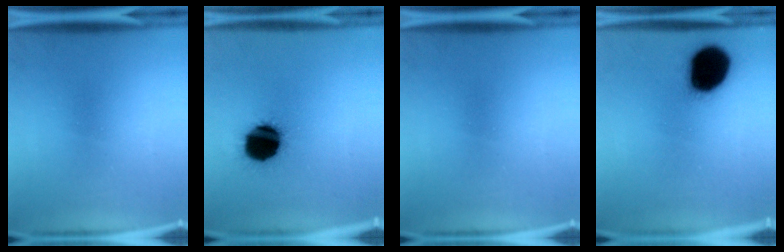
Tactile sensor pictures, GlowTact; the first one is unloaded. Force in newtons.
{"total": 18.0}
{"total": 0.0}
{"total": 17.0}